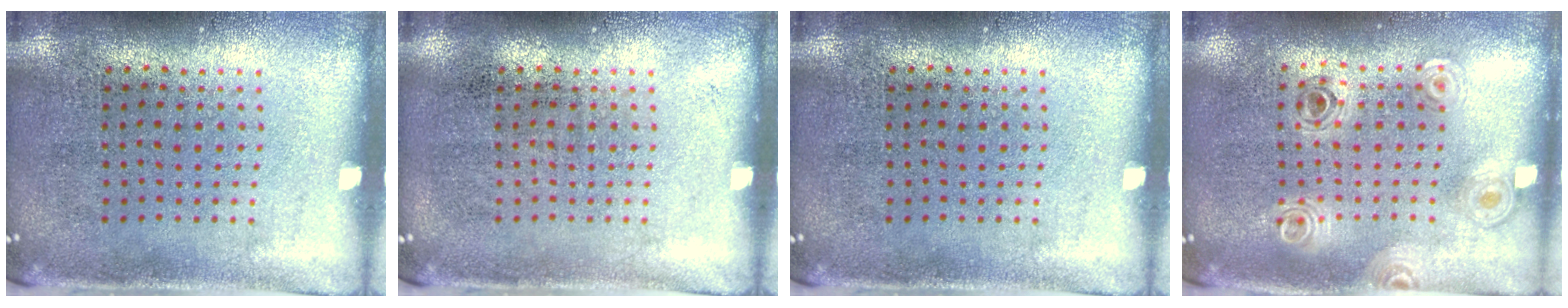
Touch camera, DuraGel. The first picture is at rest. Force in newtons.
{"total": 0.0}
{"total": 0.0}
{"total": 0.8, "press": 0.8, "slide": 0.1}